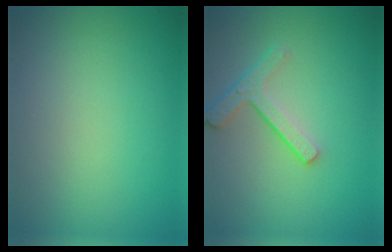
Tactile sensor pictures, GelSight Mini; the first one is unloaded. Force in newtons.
{"total": 3.3, "press": 2.5, "slide": 2.2}